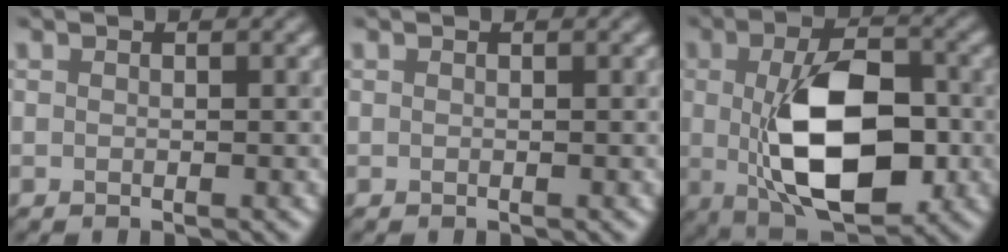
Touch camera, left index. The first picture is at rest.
{"total": 0.0}
{"total": 10.9, "force": [-0.8, 5.7, 9.3], "torque": [-0.163, -0.011, -0.003]}